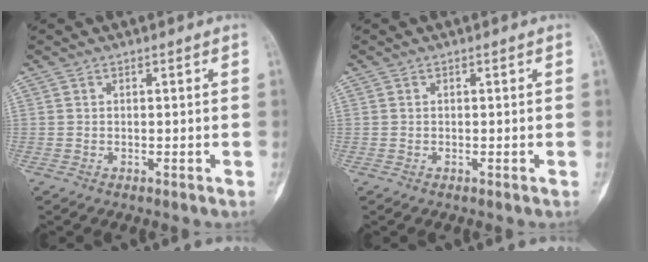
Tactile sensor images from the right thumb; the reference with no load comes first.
{"total": 0.0}